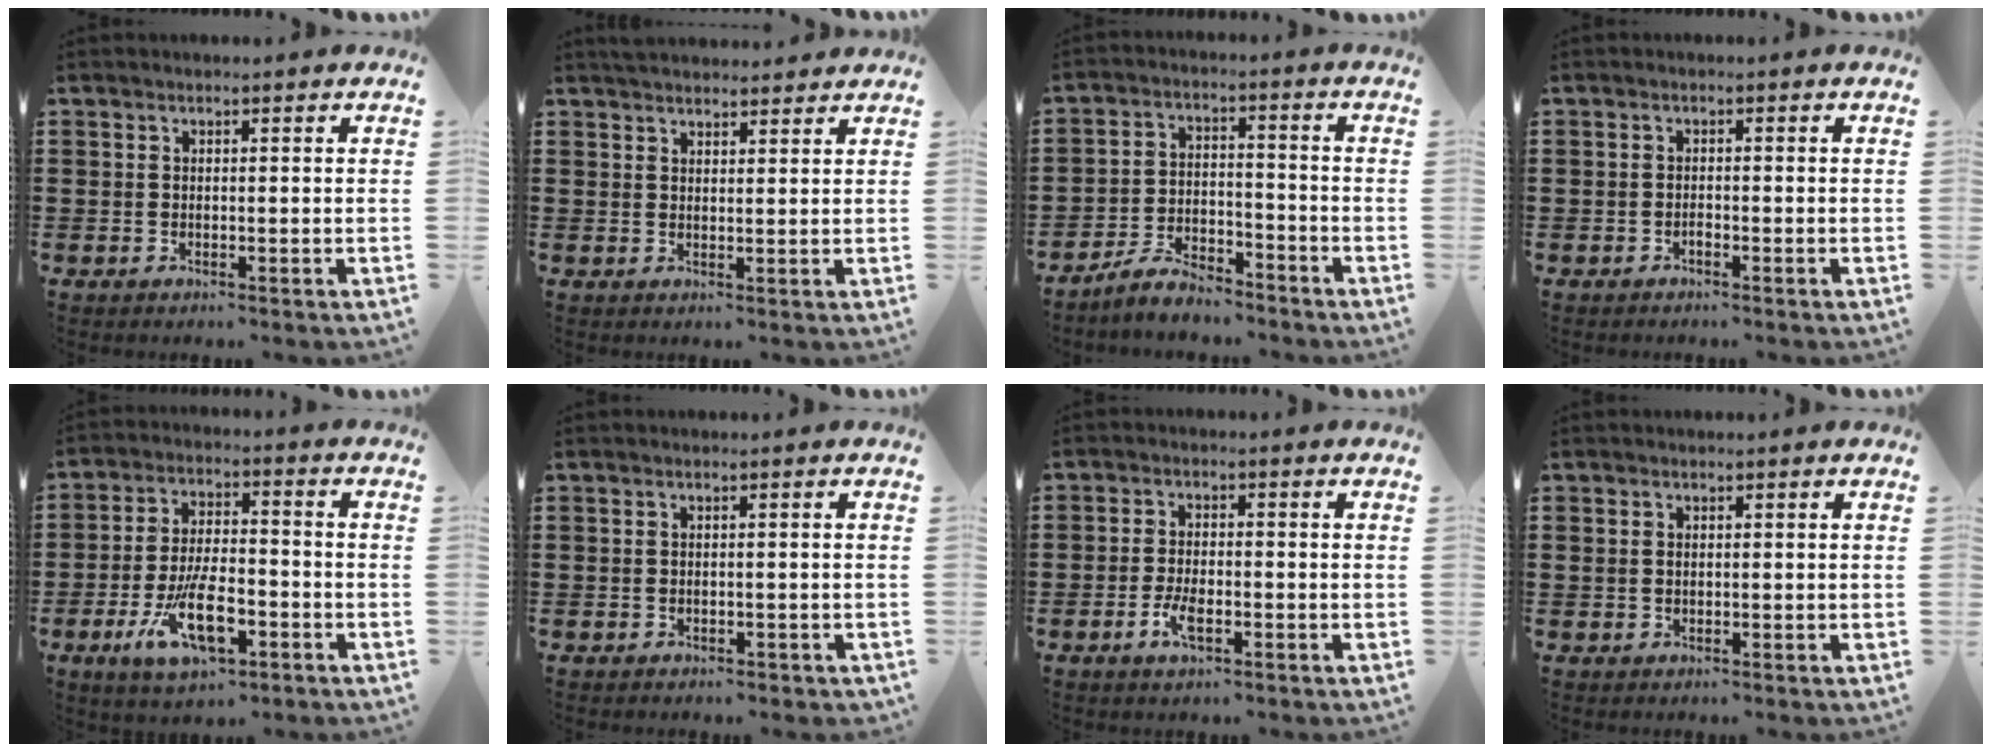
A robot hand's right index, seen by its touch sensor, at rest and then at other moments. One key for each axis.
{"total": 2.0, "fx": 2.0, "fy": 0.0, "fz": -0.1, "tx": -0.002, "ty": 0.000, "tz": 0.040}
{"total": 5.6, "fx": -5.3, "fy": 0.8, "fz": 1.6, "tx": -0.040, "ty": 0.002, "tz": -0.104}
{"total": 0.8, "fx": -0.7, "fy": 0.2, "fz": 0.4, "tx": -0.011, "ty": -0.003, "tz": -0.011}
{"total": 10.4, "fx": -4.2, "fy": 4.1, "fz": 8.6, "tx": -0.166, "ty": -0.005, "tz": -0.076}
{"total": 0.5, "fx": -0.5, "fy": 0.1, "fz": 0.0, "tx": -0.004, "ty": -0.002, "tz": -0.012}
{"total": 3.8, "fx": -1.7, "fy": 1.4, "fz": 3.1, "tx": -0.067, "ty": -0.002, "tz": -0.033}
{"total": 0.6, "fx": 0.1, "fy": 0.4, "fz": 0.4, "tx": -0.010, "ty": 0.002, "tz": 0.003}